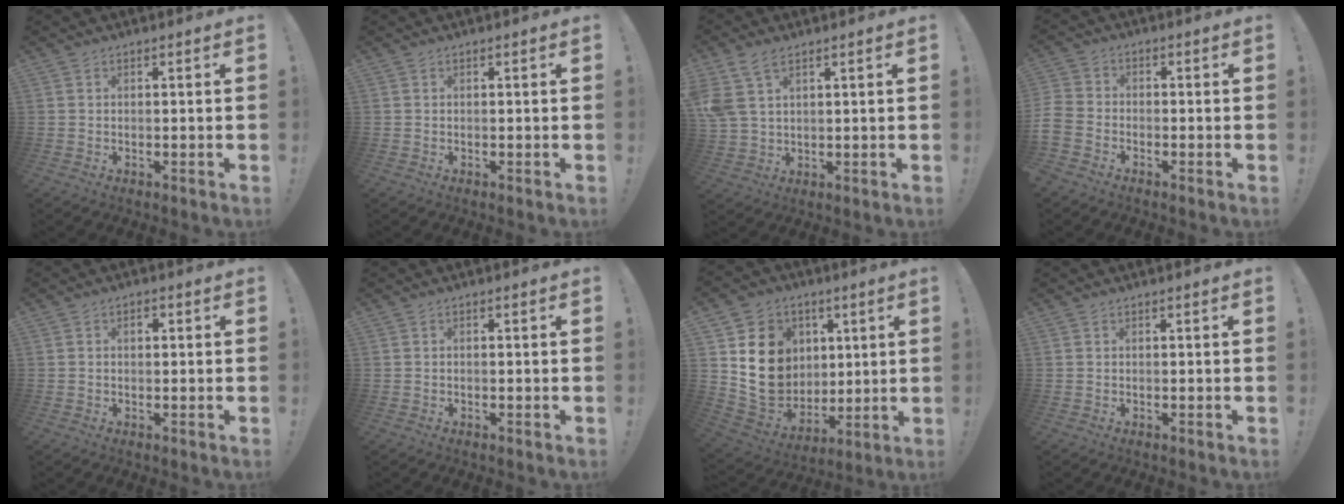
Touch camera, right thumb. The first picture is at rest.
{"total": 0.0}
{"total": 8.4, "force": [5.0, 4.5, 5.1], "torque": [-0.095, -0.016, 0.099]}
{"total": 5.4, "force": [-3.3, 3.7, 2.1], "torque": [-0.053, 0.015, -0.062]}
{"total": 1.5, "force": [0.2, 1.0, 1.2], "torque": [-0.016, 0.003, 0.000]}
{"total": 0.0}
{"total": 17.8, "force": [4.2, 15.4, 8.0], "torque": [-0.114, -0.022, 0.103]}
{"total": 0.0}